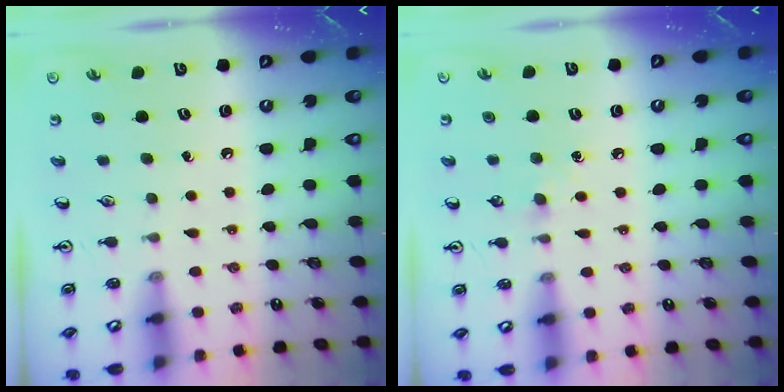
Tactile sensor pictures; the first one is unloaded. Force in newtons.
{"total": 5.7, "press": 5.6, "slide": 0.7}